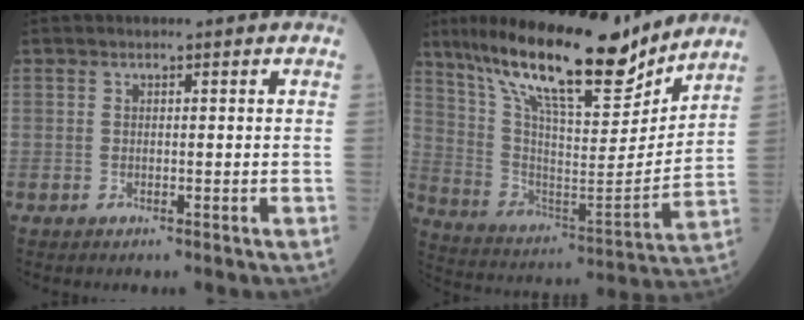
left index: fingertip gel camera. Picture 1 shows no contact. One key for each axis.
{"total": 21.4, "fx": 16.9, "fy": 4.2, "fz": 12.5, "tx": -0.228, "ty": -0.006, "tz": 0.292}